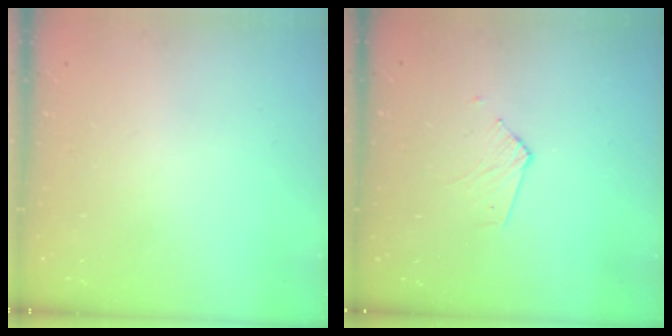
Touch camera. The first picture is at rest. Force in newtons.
{"total": 2.9, "press": 2.9, "slide": 0.2}